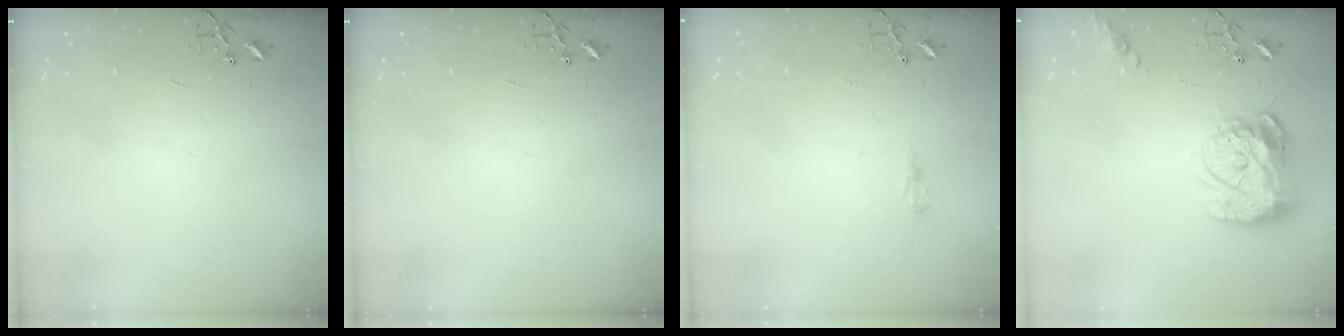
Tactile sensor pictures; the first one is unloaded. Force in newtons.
{"total": 0.0}
{"total": 6.5, "press": 6.5, "slide": 0.6}
{"total": 14.4, "press": 14.4, "slide": 1.3}